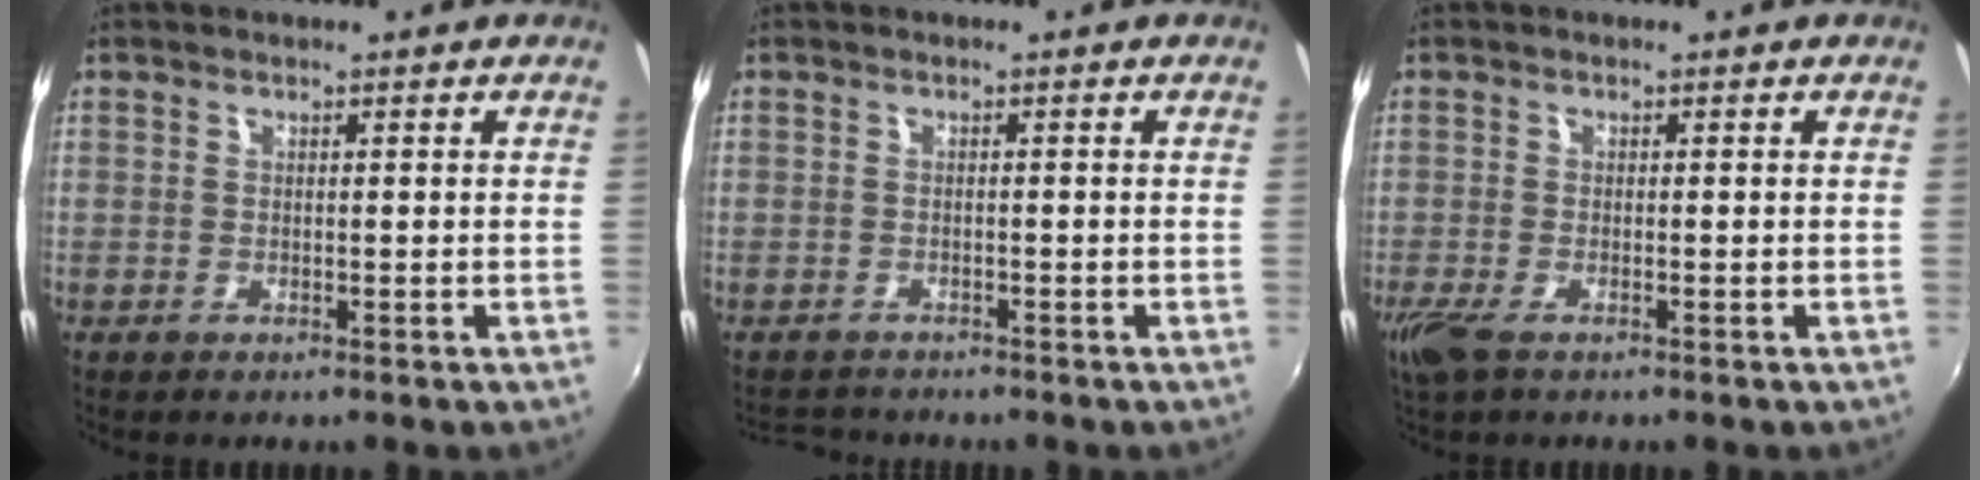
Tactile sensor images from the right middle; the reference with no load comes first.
{"total": 3.0, "force": [-2.8, 1.1, 0.2], "torque": [-0.016, -0.002, -0.052]}
{"total": 3.4, "force": [-2.1, 1.1, 2.5], "torque": [-0.056, -0.013, -0.041]}